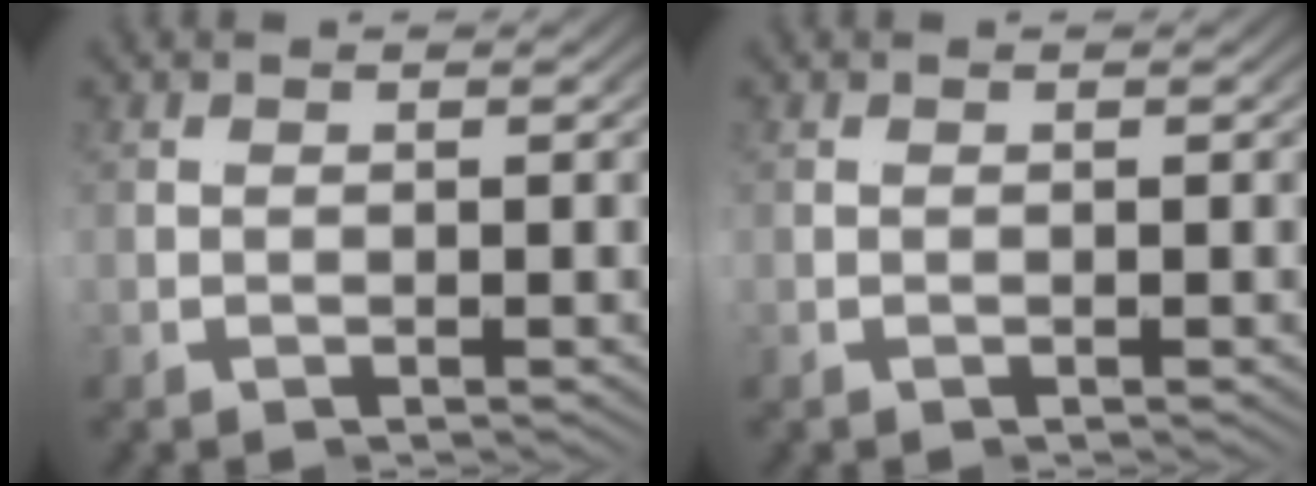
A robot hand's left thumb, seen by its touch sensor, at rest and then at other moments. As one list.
[{"total": 0.0}]